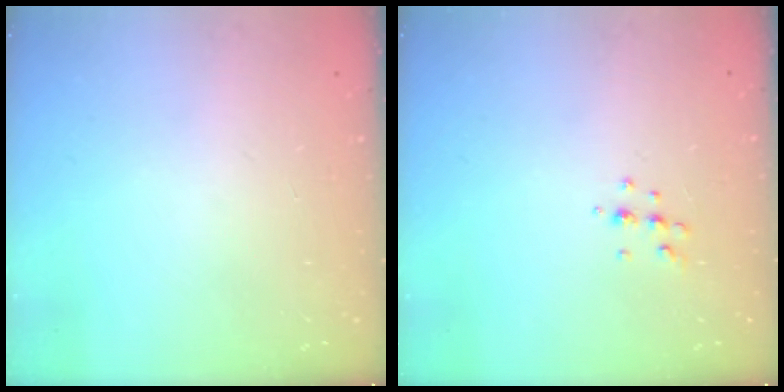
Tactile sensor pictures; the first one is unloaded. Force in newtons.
{"total": 4.9, "press": 4.8, "slide": 1.1}